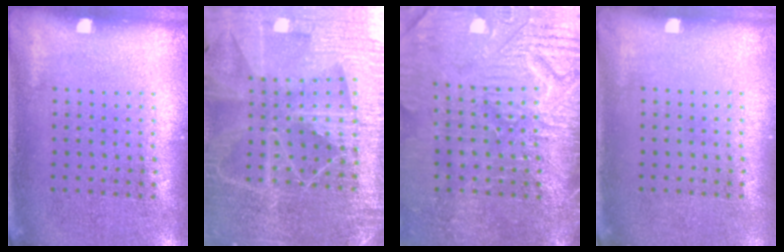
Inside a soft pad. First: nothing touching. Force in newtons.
{"total": 5.7, "press": 5.0, "slide": 2.8}
{"total": 4.6, "press": 4.0, "slide": 2.2}
{"total": 0.0}